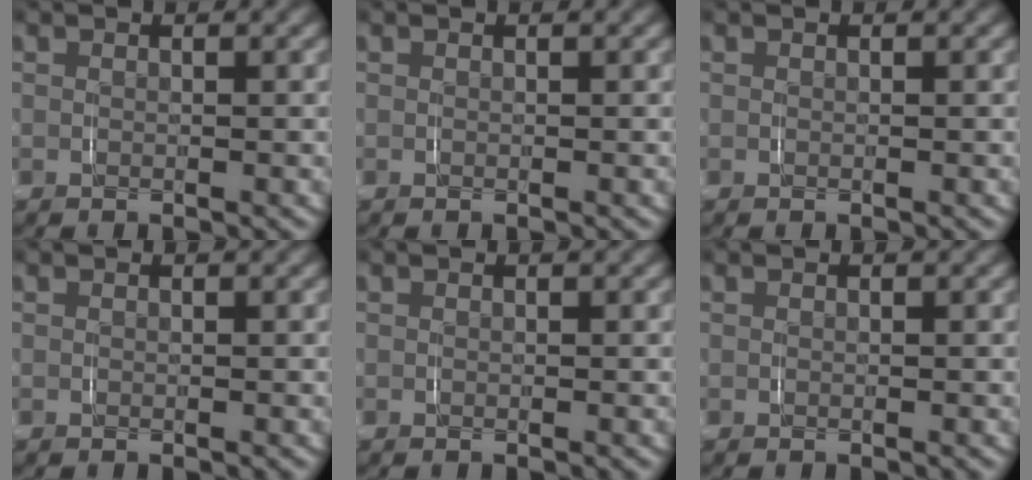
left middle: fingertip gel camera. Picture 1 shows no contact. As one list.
[{"total": 0.0}, {"total": 0.0}, {"total": 0.0}, {"total": 0.0}, {"total": 0.0}]